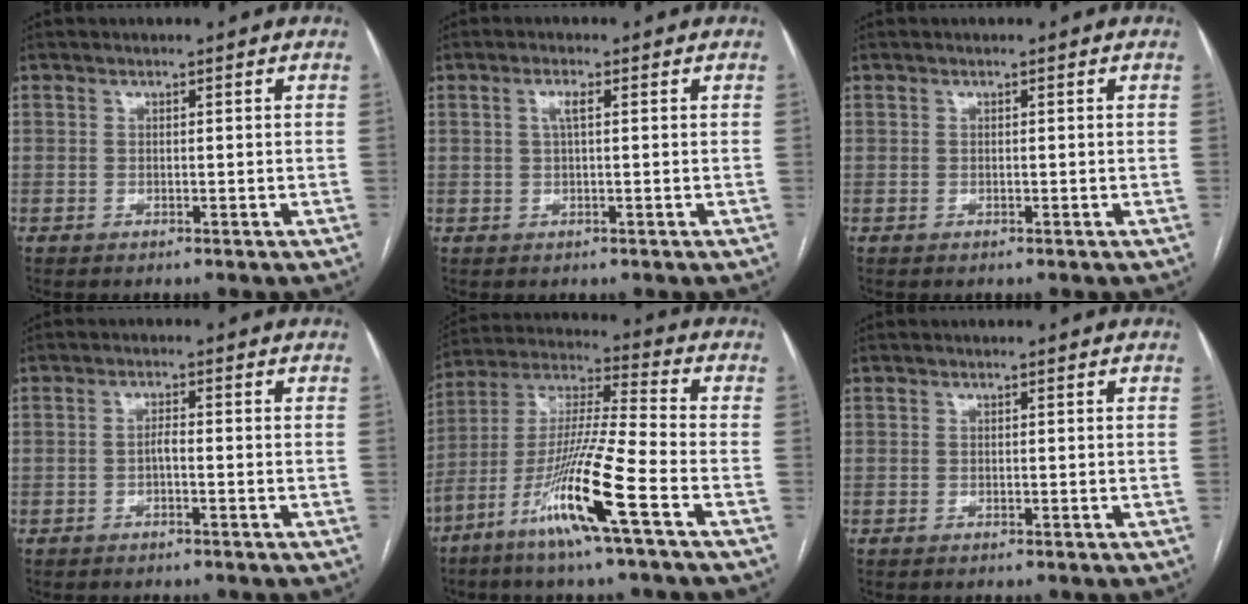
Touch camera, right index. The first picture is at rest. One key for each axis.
{"total": 2.1, "fx": 0.5, "fy": 0.3, "fz": 2.0, "tx": -0.041, "ty": 0.004, "tz": 0.009}
{"total": 0.0}
{"total": 1.5, "fx": -0.6, "fy": 0.3, "fz": 1.4, "tx": -0.023, "ty": 0.003, "tz": -0.011}
{"total": 15.2, "fx": -7.4, "fy": -0.8, "fz": 13.2, "tx": -0.268, "ty": -0.018, "tz": -0.145}
{"total": 0.0}